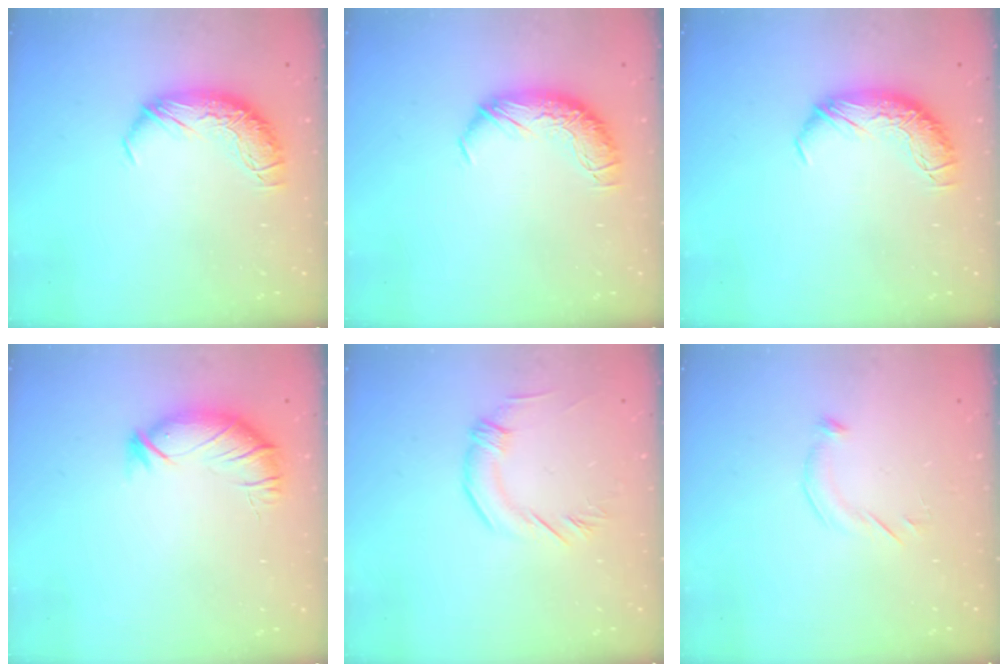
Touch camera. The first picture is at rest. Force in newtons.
{"total": 0.0}
{"total": 0.0}
{"total": 3.2, "press": 2.6, "slide": 2.0}
{"total": 2.5, "press": 2.1, "slide": 1.4}
{"total": 4.5, "press": 4.4, "slide": 0.9}